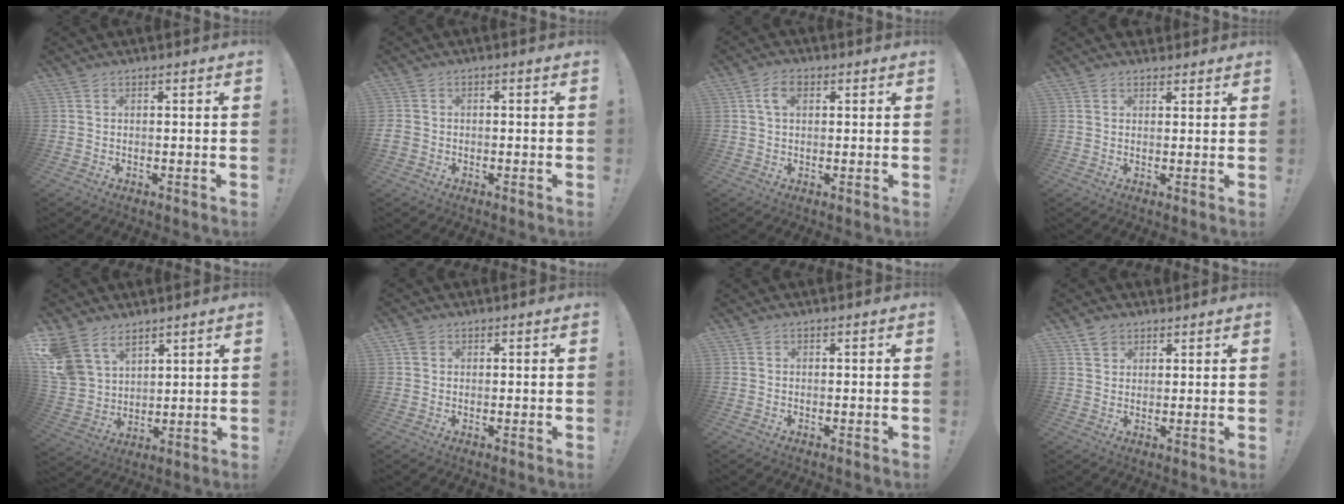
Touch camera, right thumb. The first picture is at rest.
{"total": 2.7, "force": [-1.3, 2.0, 1.2], "torque": [-0.026, 0.006, -0.024]}
{"total": 5.2, "force": [1.8, 3.1, 3.7], "torque": [-0.063, 0.004, 0.033]}
{"total": 2.2, "force": [1.7, 1.4, 0.3], "torque": [0.003, -0.008, 0.030]}
{"total": 11.1, "force": [7.3, 7.4, 3.9], "torque": [-0.090, -0.053, 0.151]}
{"total": 2.1, "force": [1.2, 1.5, 0.7], "torque": [-0.008, 0.001, 0.022]}
{"total": 0.0}
{"total": 3.4, "force": [2.6, 2.2, 0.3], "torque": [0.005, -0.014, 0.046]}